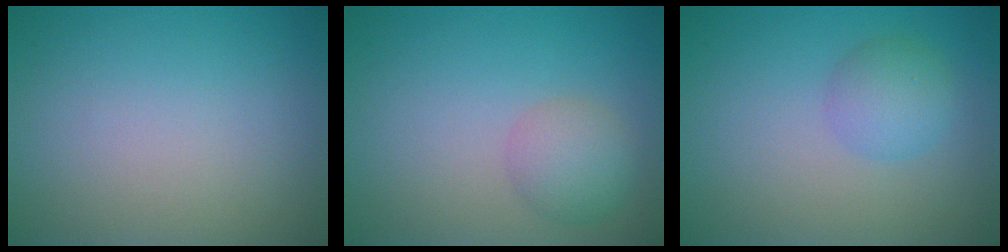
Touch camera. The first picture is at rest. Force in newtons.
{"total": 2.8, "press": 2.8, "slide": 0.1}
{"total": 2.6, "press": 2.6, "slide": 0.1}